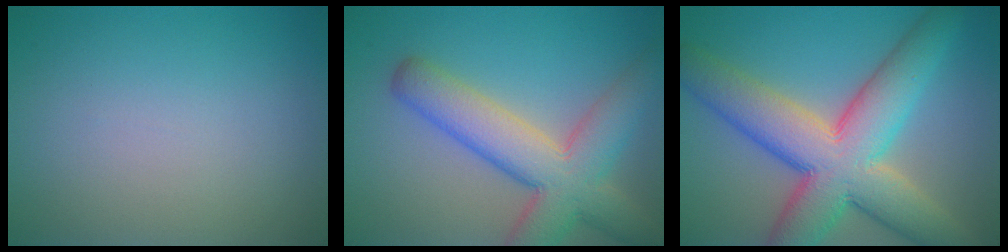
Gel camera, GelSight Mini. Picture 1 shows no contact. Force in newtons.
{"total": 8.3, "press": 8.3, "slide": 0.7}
{"total": 11.5, "press": 11.5, "slide": 0.5}